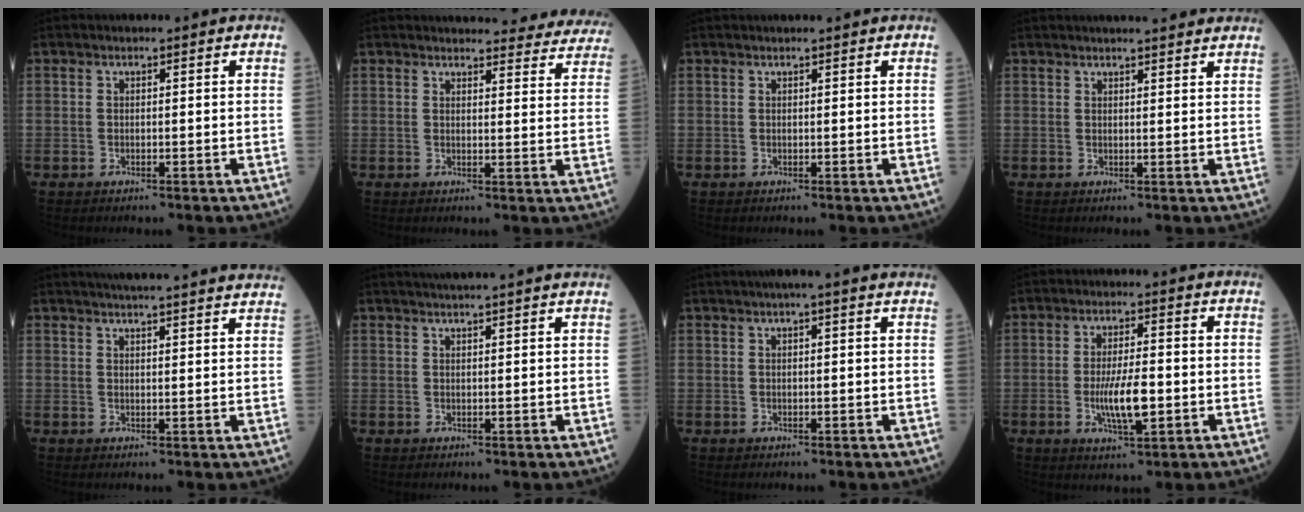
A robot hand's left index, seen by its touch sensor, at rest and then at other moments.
{"total": 20.2, "force": [19.2, 4.6, 4.0], "torque": [-0.029, -0.043, 0.202]}
{"total": 2.0, "force": [1.8, 0.0, 0.7], "torque": [-0.007, 0.022, 0.027]}
{"total": 7.5, "force": [6.8, 0.7, 3.0], "torque": [-0.039, 0.020, 0.078]}
{"total": 20.2, "force": [18.8, 0.4, 7.5], "torque": [-0.106, -0.001, 0.228]}
{"total": 8.5, "force": [7.6, -0.5, 3.9], "torque": [-0.056, 0.029, 0.089]}
{"total": 6.1, "force": [4.9, -0.1, 3.5], "torque": [-0.050, 0.026, 0.058]}
{"total": 6.8, "force": [-1.4, 1.5, 6.5], "torque": [-0.127, -0.009, -0.023]}